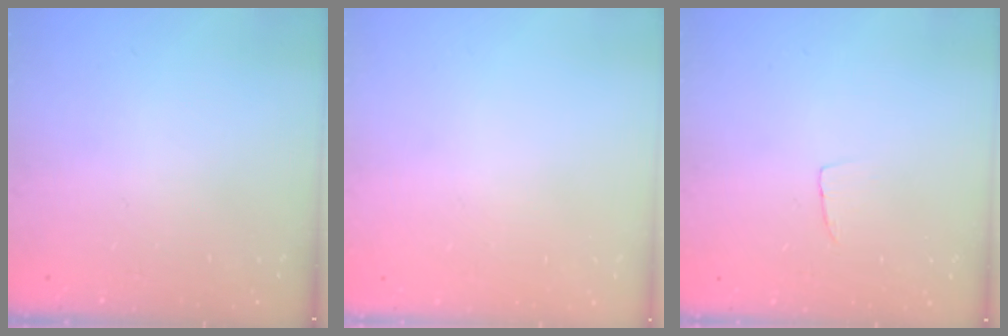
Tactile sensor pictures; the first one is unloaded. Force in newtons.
{"total": 0.0}
{"total": 3.2, "press": 3.2, "slide": 0.2}